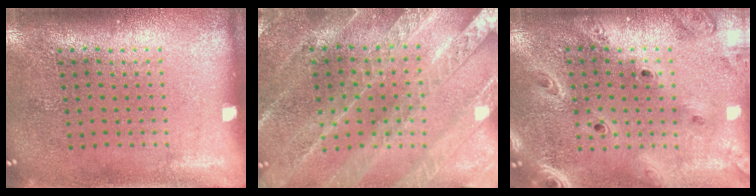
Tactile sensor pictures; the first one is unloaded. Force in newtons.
{"total": 2.4, "press": 2.4, "slide": 0.2}
{"total": 2.7, "press": 2.3, "slide": 1.4}